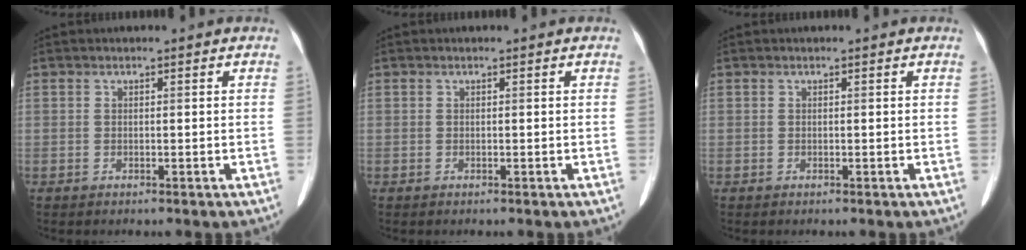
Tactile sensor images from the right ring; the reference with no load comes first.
{"total": 0.0}
{"total": 0.0}